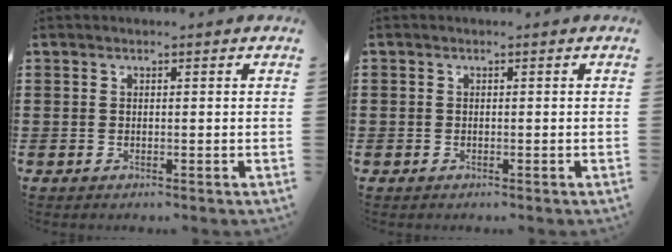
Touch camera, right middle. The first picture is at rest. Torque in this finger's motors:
{"motor_torque": [-1.02, 0.36, -1.05, -0.21]}